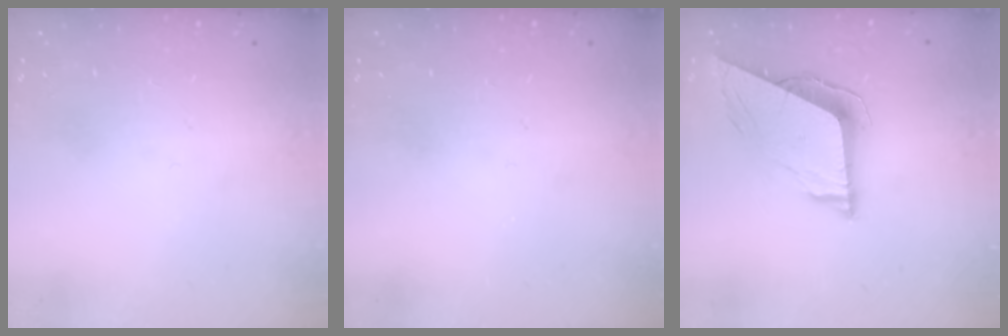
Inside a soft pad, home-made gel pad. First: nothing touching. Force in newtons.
{"total": 0.0}
{"total": 8.9, "press": 8.9, "slide": 1.2}